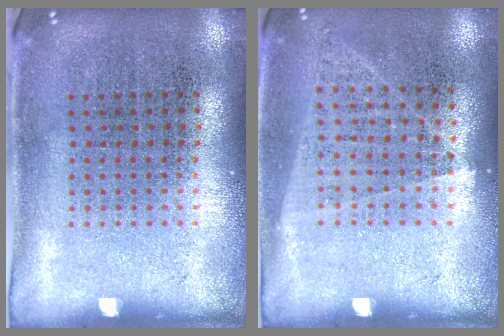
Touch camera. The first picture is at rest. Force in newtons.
{"total": 1.0, "press": 0.9, "slide": 0.4}